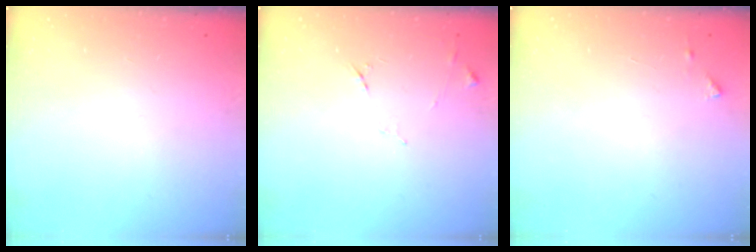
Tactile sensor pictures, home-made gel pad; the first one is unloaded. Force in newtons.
{"total": 7.1, "press": 7.1, "slide": 0.7}
{"total": 4.1, "press": 4.1, "slide": 0.5}